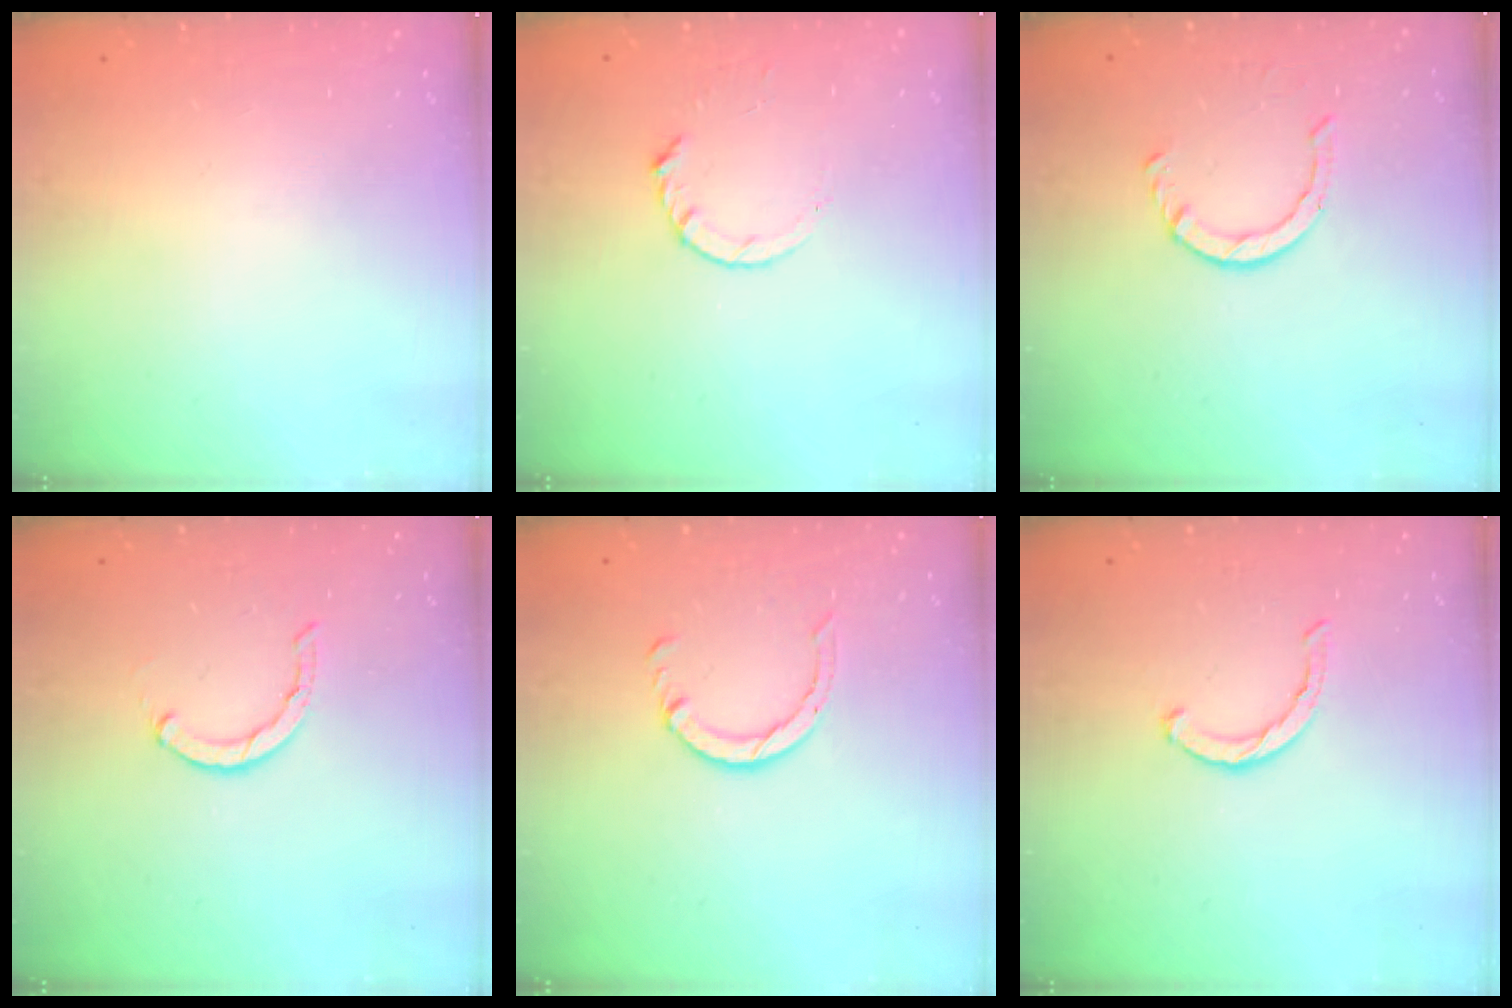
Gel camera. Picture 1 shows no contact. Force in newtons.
{"total": 4.2, "press": 4.2, "slide": 0.5}
{"total": 2.9, "press": 2.9, "slide": 0.4}
{"total": 1.6, "press": 1.5, "slide": 0.4}
{"total": 4.7, "press": 4.7, "slide": 0.4}
{"total": 2.1, "press": 2.1, "slide": 0.3}